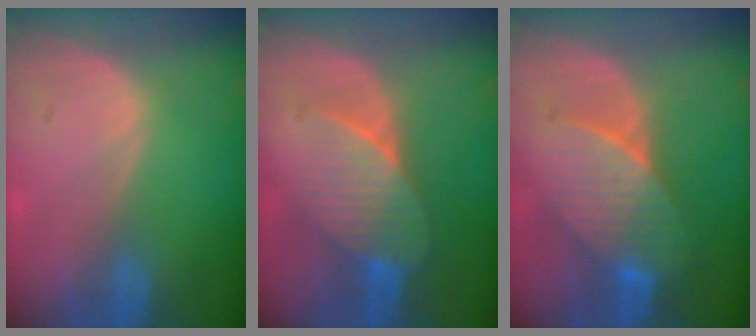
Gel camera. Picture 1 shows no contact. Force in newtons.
{"total": 7.4, "press": 6.9, "slide": 2.5}
{"total": 7.2, "press": 7.1, "slide": 1.1}